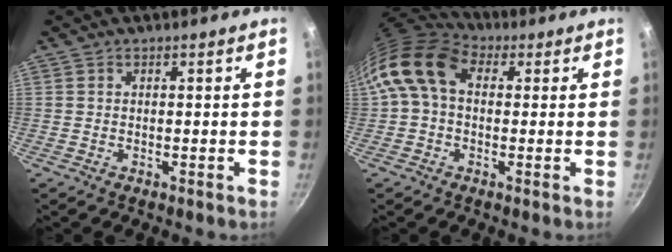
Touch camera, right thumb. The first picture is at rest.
{"total": 12.3, "force": [2.5, 8.5, 8.5], "torque": [-0.149, 0.020, 0.025]}